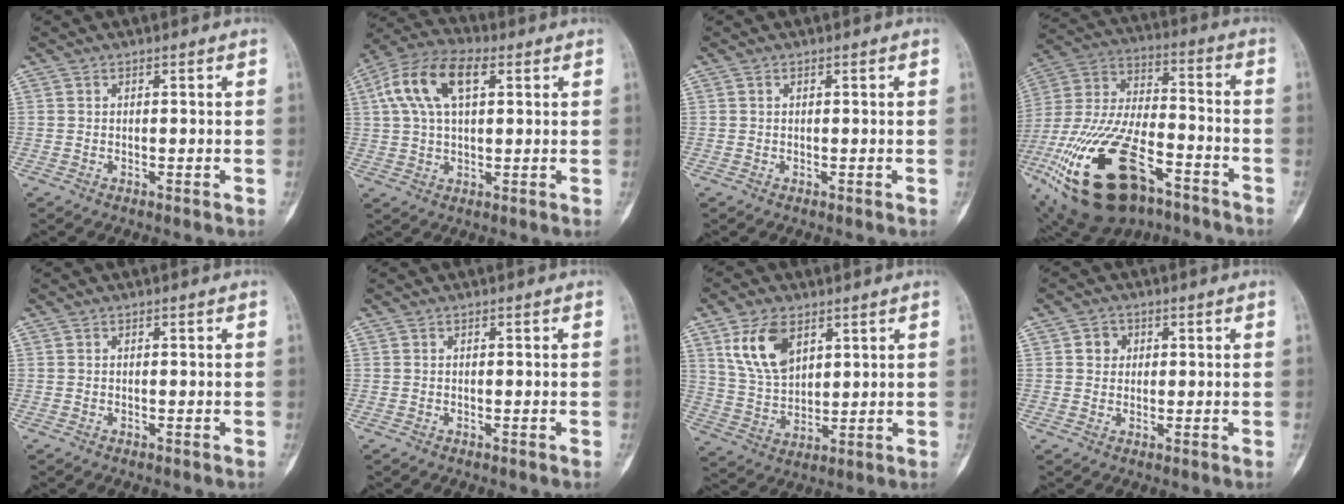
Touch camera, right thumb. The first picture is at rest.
{"total": 12.7, "force": [4.1, 6.6, 10.0], "torque": [-0.198, 0.026, 0.073]}
{"total": 0.0}
{"total": 29.0, "force": [-14.3, 13.9, 21.1], "torque": [-0.474, 0.034, -0.248]}
{"total": 0.0}
{"total": 0.0}
{"total": 10.9, "force": [5.3, 6.3, 7.1], "torque": [-0.120, -0.020, 0.111]}
{"total": 2.9, "force": [0.8, 2.6, 1.0], "torque": [0.002, 0.001, 0.009]}